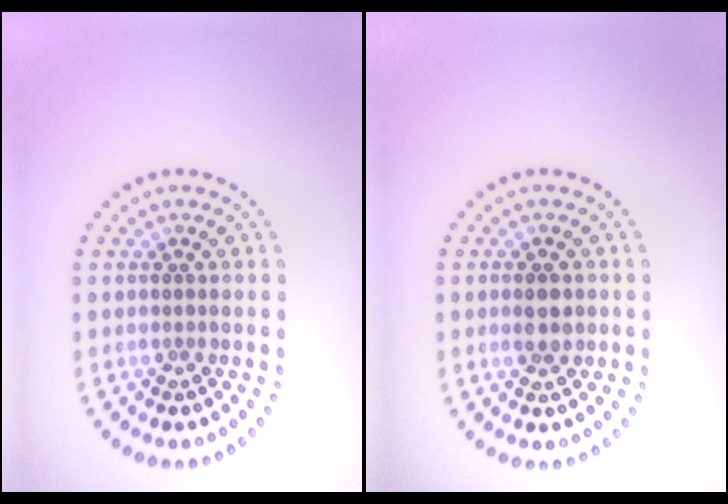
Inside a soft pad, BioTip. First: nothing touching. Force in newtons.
{"total": 2.0, "press": 2.0, "slide": 0.2}